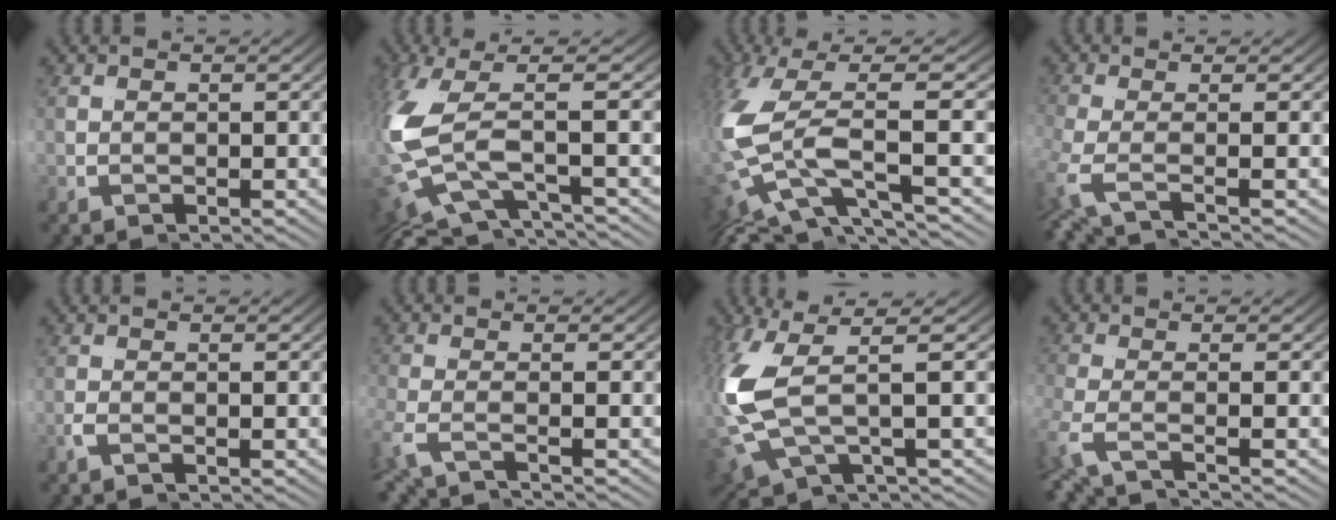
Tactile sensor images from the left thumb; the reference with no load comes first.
{"total": 4.6, "force": [-1.5, -0.8, 4.3], "torque": [-0.145, -0.001, -0.007]}
{"total": 6.1, "force": [-1.0, 0.5, 6.0], "torque": [-0.183, -0.014, 0.003]}
{"total": 1.9, "force": [0.7, -1.6, 0.8], "torque": [-0.022, 0.004, 0.006]}
{"total": 1.1, "force": [-0.5, -0.4, -0.9], "torque": [0.004, 0.001, -0.014]}
{"total": 2.2, "force": [-1.4, -1.7, 0.3], "torque": [-0.016, -0.004, -0.026]}
{"total": 4.2, "force": [-0.1, 1.0, 4.1], "torque": [-0.137, -0.002, 0.011]}
{"total": 1.5, "force": [-0.1, -1.3, 0.8], "torque": [-0.028, 0.002, -0.007]}